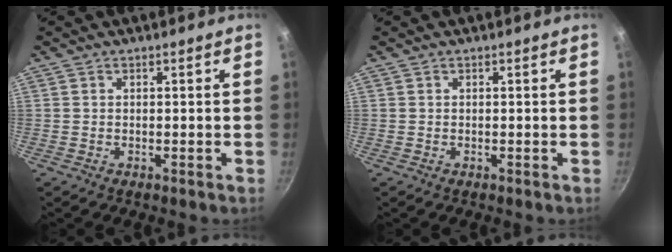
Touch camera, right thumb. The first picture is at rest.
{"total": 0.0}